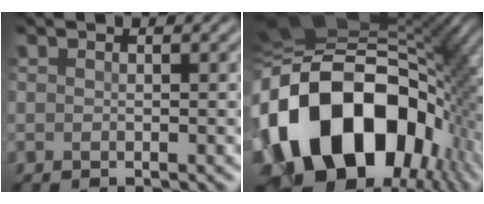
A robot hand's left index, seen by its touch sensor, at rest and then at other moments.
{"total": 20.0, "force": [-4.1, 14.0, 13.6], "torque": [-0.261, -0.015, -0.072]}